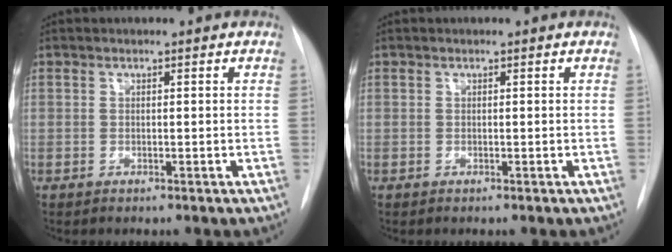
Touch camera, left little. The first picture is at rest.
{"total": 0.0}